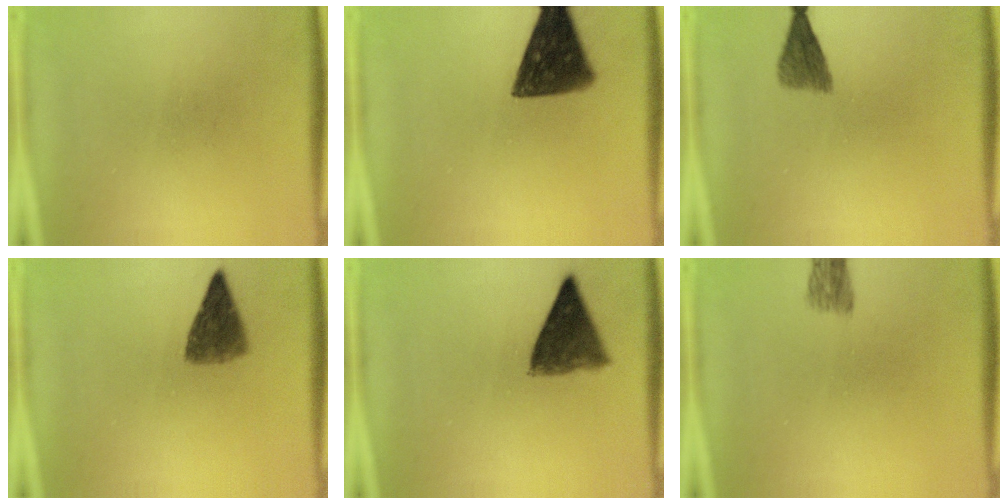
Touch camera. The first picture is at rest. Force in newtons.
{"total": 12.2}
{"total": 3.4}
{"total": 5.4}
{"total": 8.0}
{"total": 2.5}